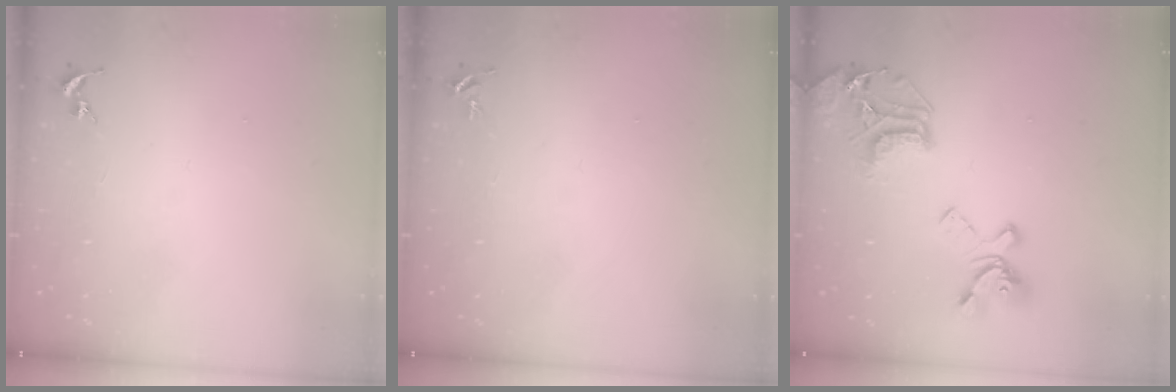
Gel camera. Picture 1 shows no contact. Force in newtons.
{"total": 4.4, "press": 4.4, "slide": 0.6}
{"total": 21.7, "press": 21.6, "slide": 2.0}